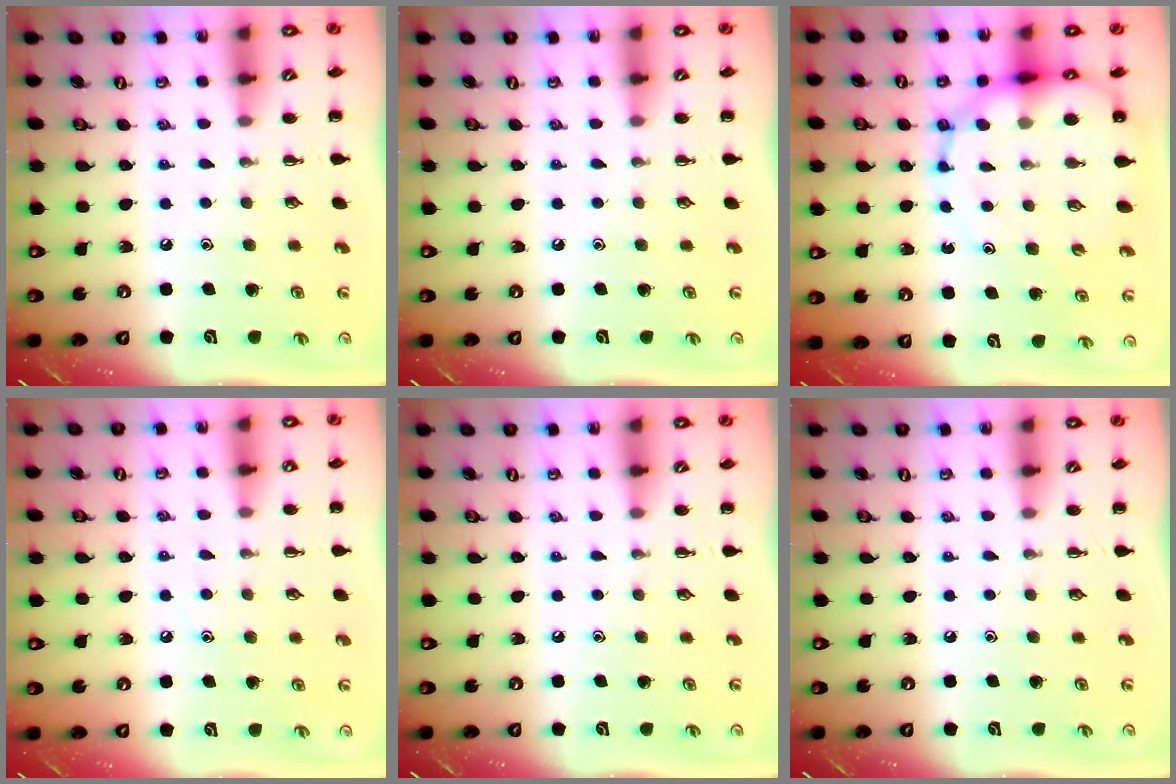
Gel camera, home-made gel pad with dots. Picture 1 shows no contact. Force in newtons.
{"total": 0.0}
{"total": 13.6, "press": 13.1, "slide": 3.5}
{"total": 5.1, "press": 4.8, "slide": 1.5}
{"total": 0.0}
{"total": 0.0}